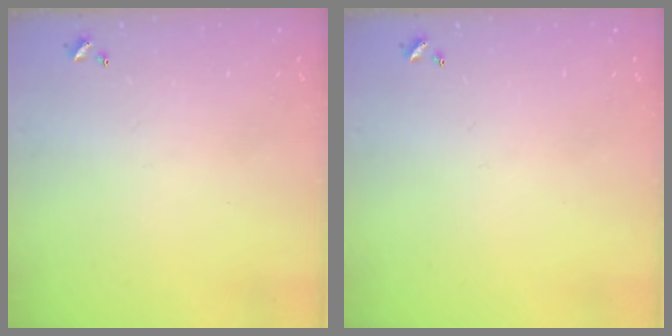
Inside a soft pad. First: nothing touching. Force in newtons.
{"total": 0.0}